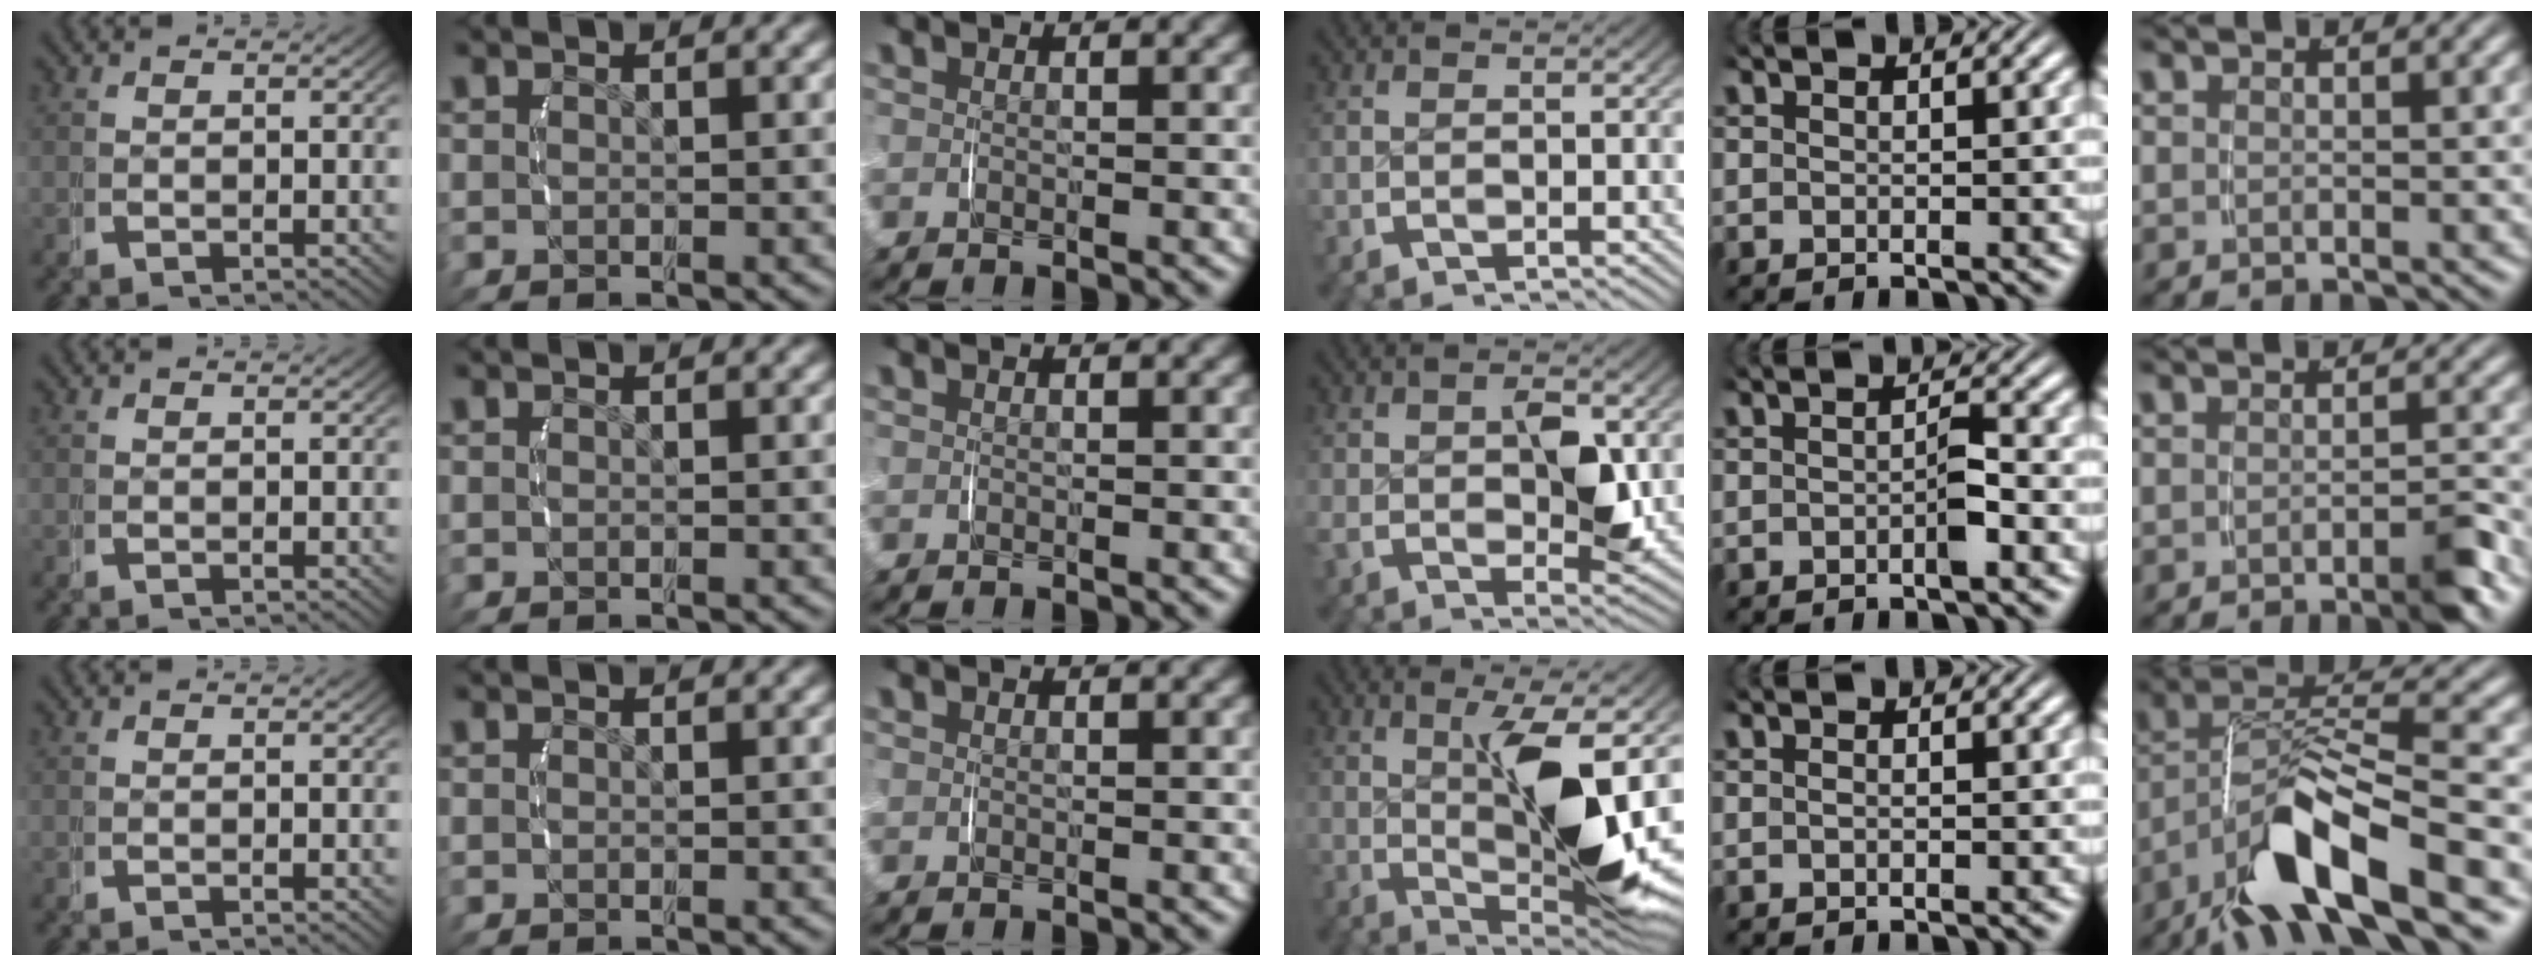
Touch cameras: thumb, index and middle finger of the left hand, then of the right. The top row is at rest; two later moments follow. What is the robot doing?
{"motion": "lift_and_place", "object": "jar lid"}